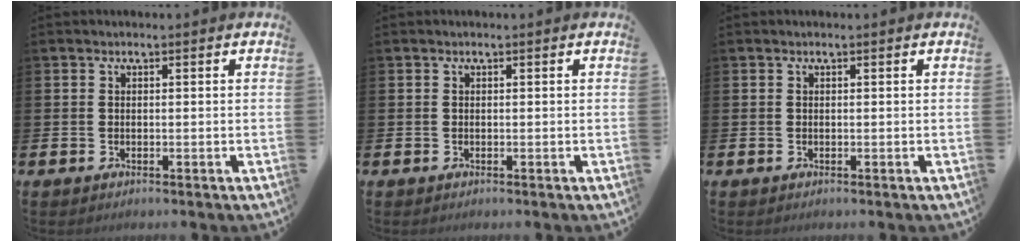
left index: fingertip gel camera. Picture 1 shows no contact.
{"total": 0.0}
{"total": 0.0}